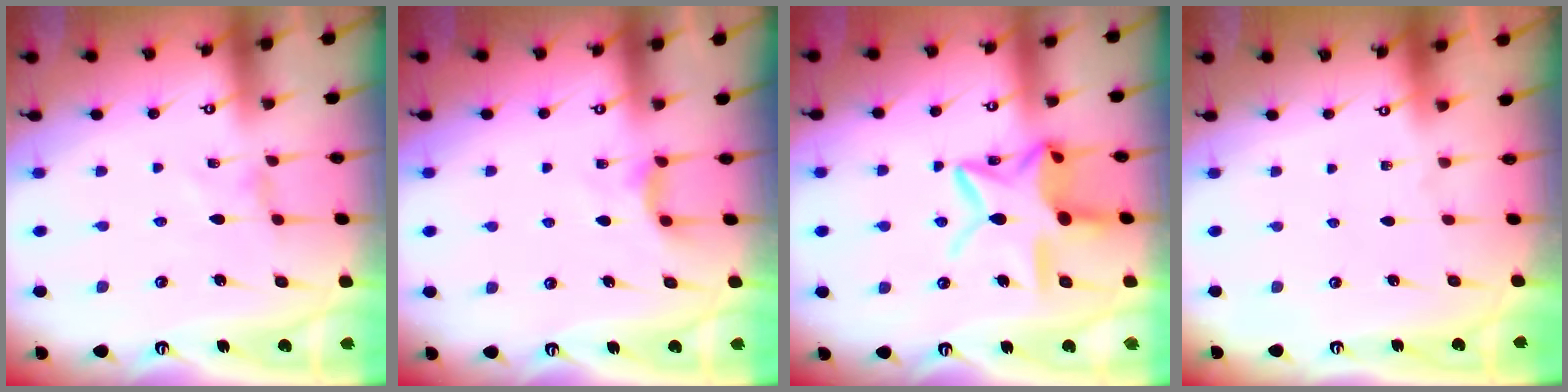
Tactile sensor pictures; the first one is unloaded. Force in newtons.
{"total": 6.5, "press": 6.4, "slide": 0.6}
{"total": 17.1, "press": 17.1, "slide": 1.2}
{"total": 0.0}